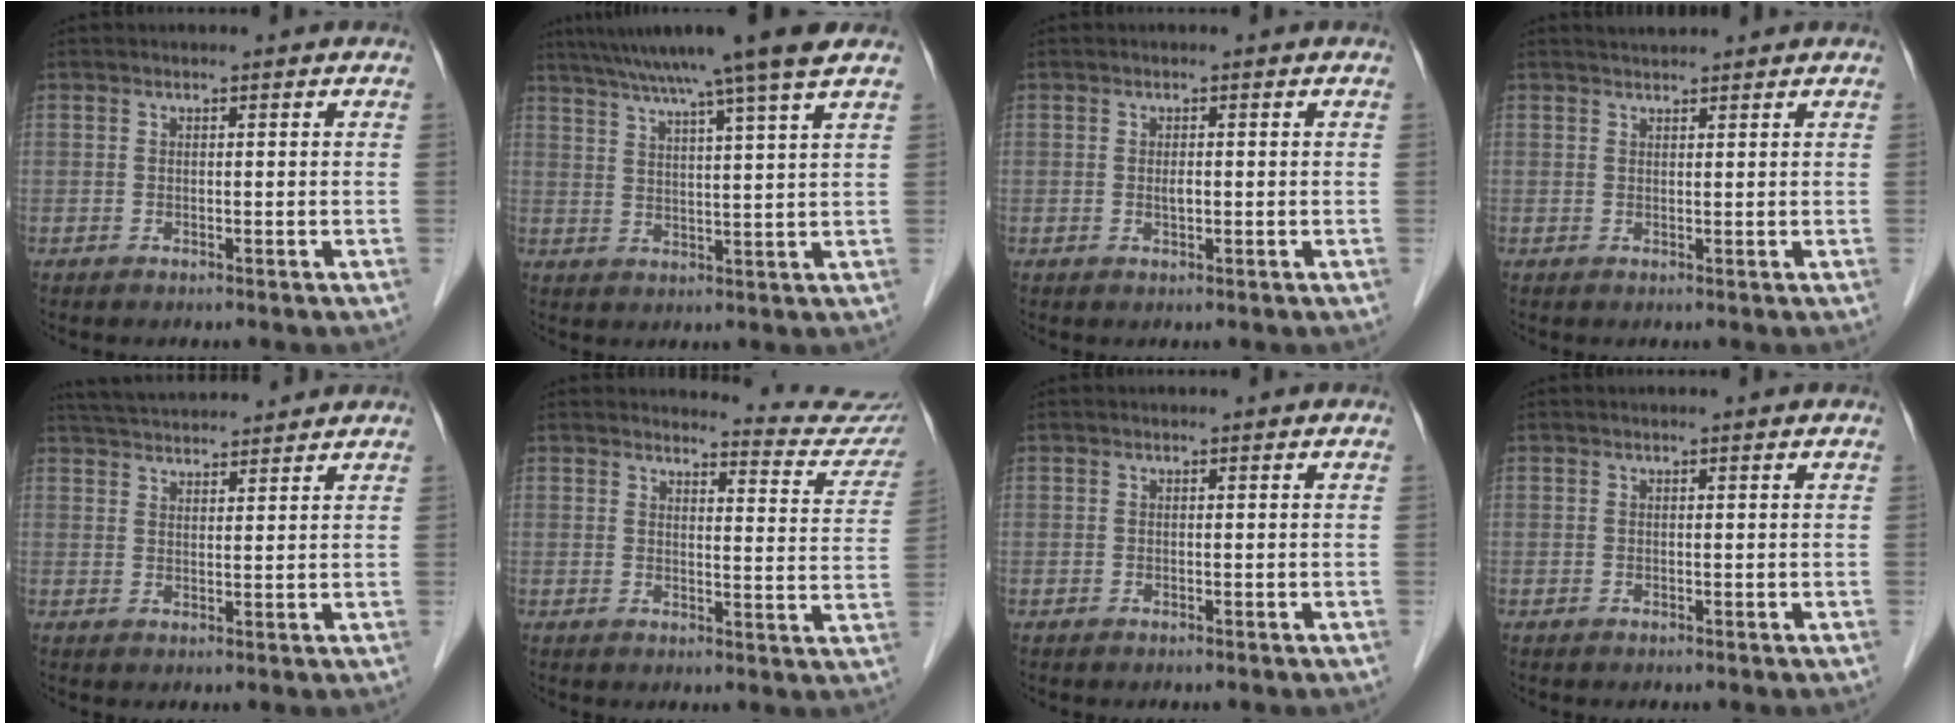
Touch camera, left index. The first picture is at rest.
{"total": 13.6, "force": [10.8, -1.9, 8.1], "torque": [-0.135, 0.012, 0.151]}
{"total": 1.1, "force": [-0.1, 0.3, 1.0], "torque": [-0.021, 0.000, 0.000]}
{"total": 1.7, "force": [1.7, 0.0, 0.3], "torque": [-0.008, 0.016, 0.034]}
{"total": 9.6, "force": [9.2, 0.8, 2.9], "torque": [-0.056, 0.034, 0.144]}
{"total": 10.8, "force": [10.8, 0.7, 0.1], "torque": [0.018, -0.073, 0.098]}
{"total": 0.0}
{"total": 0.0}